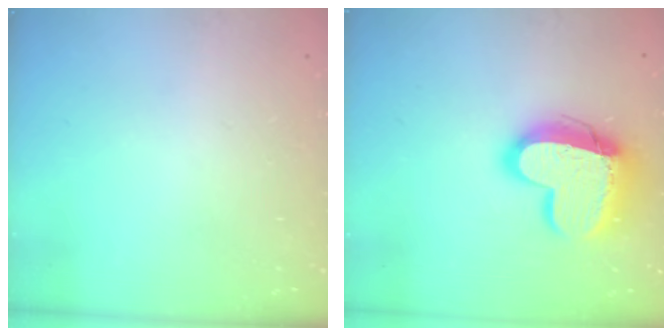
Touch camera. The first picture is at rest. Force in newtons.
{"total": 16.9, "press": 16.8, "slide": 1.5}